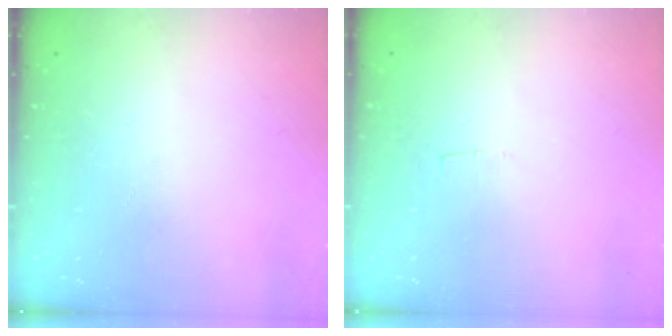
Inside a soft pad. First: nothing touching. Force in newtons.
{"total": 2.0, "press": 2.0, "slide": 0.2}